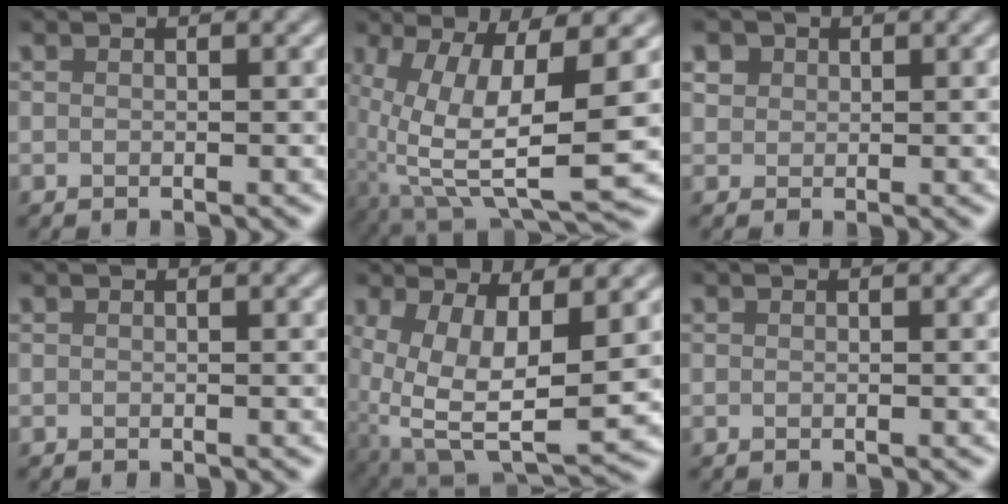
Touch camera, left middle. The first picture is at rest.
{"total": 10.9, "force": [-1.3, 3.3, 10.3], "torque": [-0.209, -0.025, -0.010]}
{"total": 1.6, "force": [0.8, 1.3, 0.4], "torque": [-0.006, -0.003, 0.017]}
{"total": 0.0}
{"total": 11.7, "force": [0.0, 5.5, 10.3], "torque": [-0.199, -0.026, 0.018]}
{"total": 0.0}